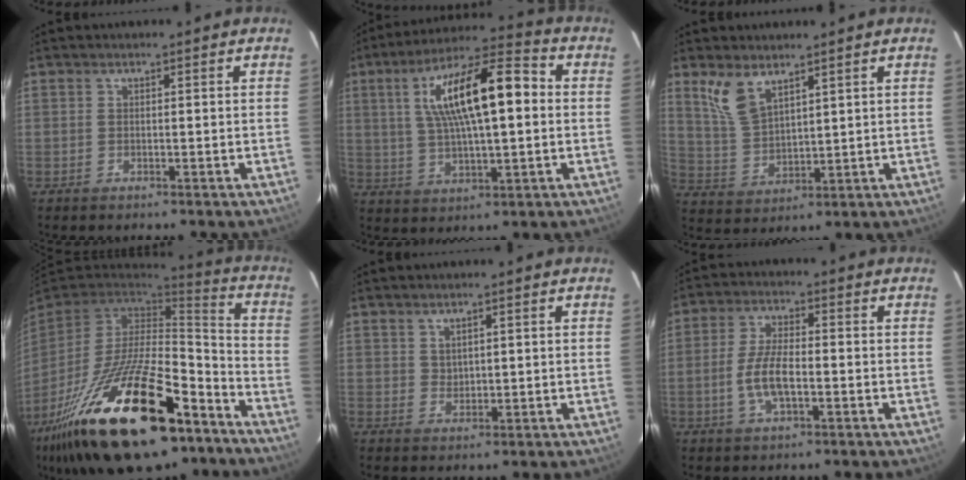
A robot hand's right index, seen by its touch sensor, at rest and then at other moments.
{"total": 17.2, "force": [3.1, 5.3, 16.1], "torque": [-0.281, 0.030, 0.053]}
{"total": 7.7, "force": [5.1, 3.4, 4.6], "torque": [-0.093, 0.004, 0.114]}
{"total": 33.1, "force": [-19.2, 12.8, 23.7], "torque": [-0.456, -0.033, -0.302]}
{"total": 1.8, "force": [1.1, 1.2, 0.7], "torque": [-0.009, 0.002, 0.023]}
{"total": 6.9, "force": [-1.9, 2.4, 6.1], "torque": [-0.128, 0.003, -0.038]}